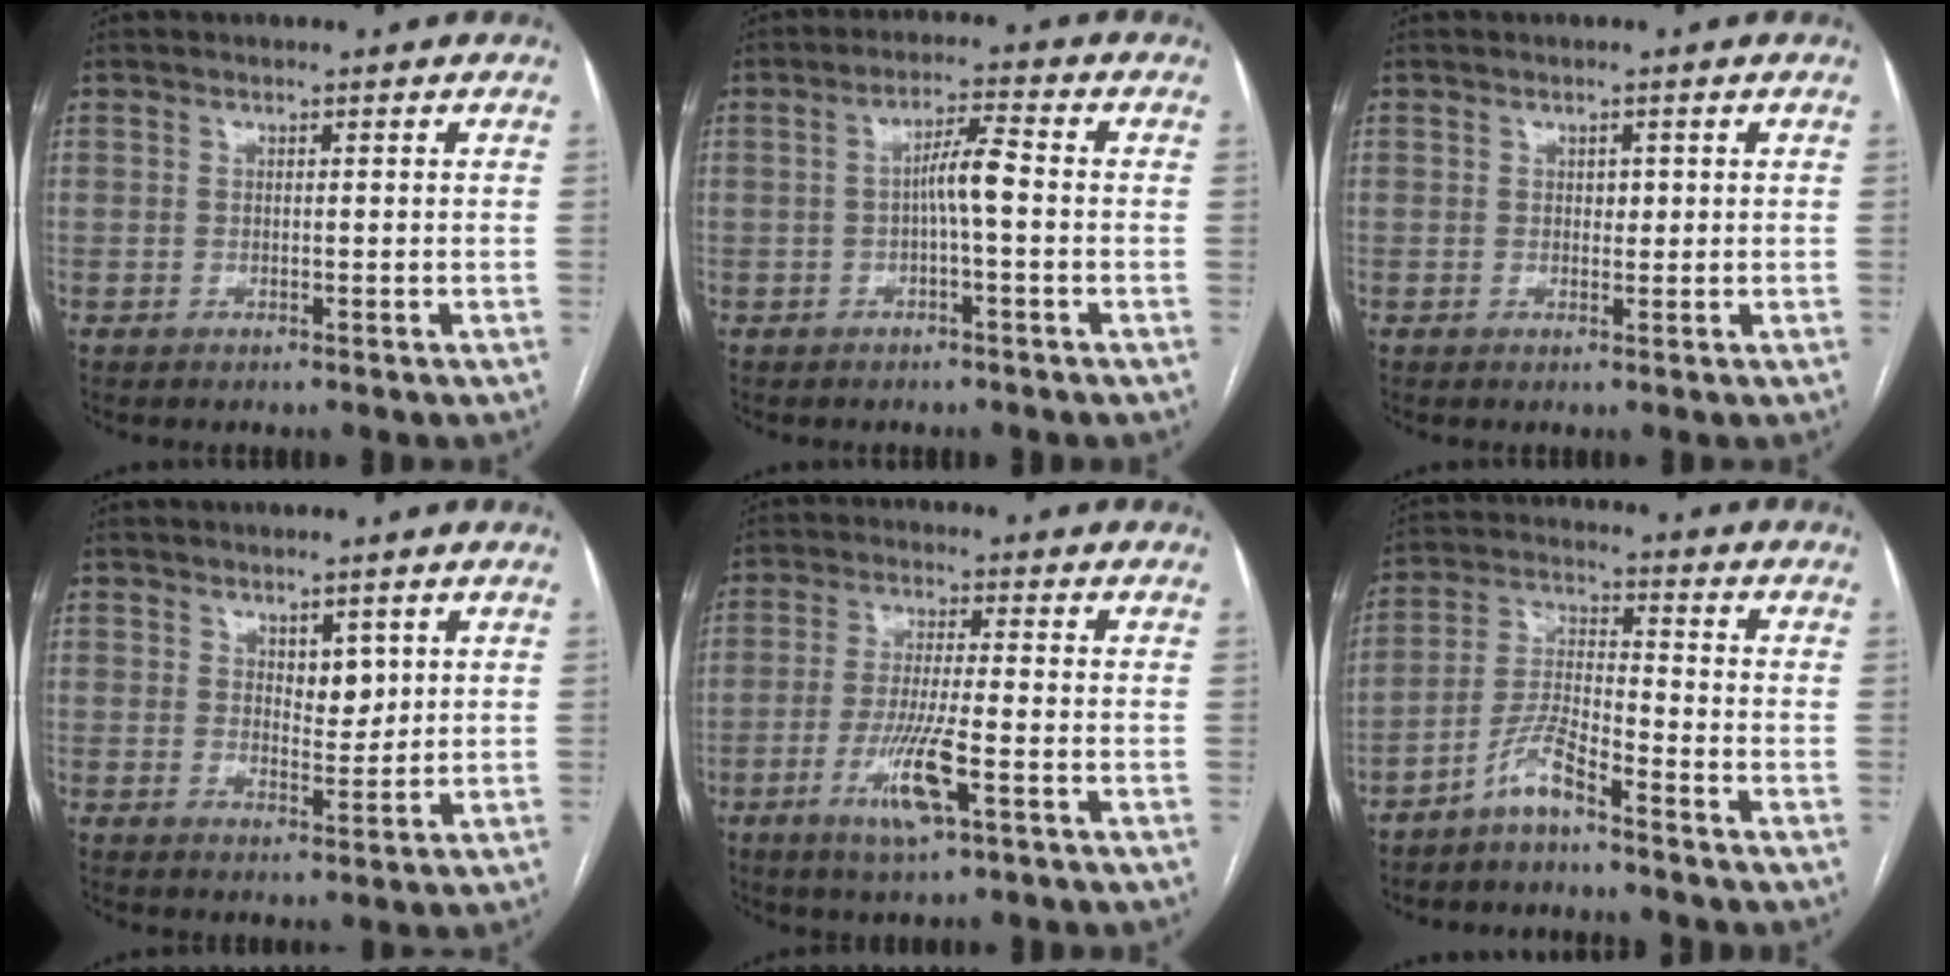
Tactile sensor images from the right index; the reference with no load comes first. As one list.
[{"total": 4.6, "force": [-0.6, 0.3, 4.5], "torque": [-0.077, 0.013, -0.008]}, {"total": 1.2, "force": [0.2, 0.8, 0.8], "torque": [-0.007, 0.001, 0.002]}, {"total": 3.4, "force": [1.5, 1.7, 2.5], "torque": [-0.036, -0.004, 0.028]}, {"total": 8.4, "force": [-3.5, 0.6, 7.7], "torque": [-0.153, -0.014, -0.062]}, {"total": 6.1, "force": [-4.7, 0.7, 3.9], "torque": [-0.090, -0.004, -0.096]}]